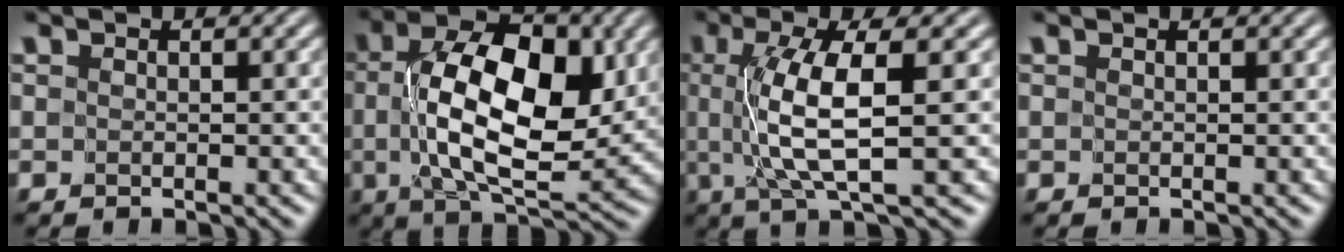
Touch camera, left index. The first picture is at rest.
{"total": 12.0, "force": [1.3, 6.1, 10.3], "torque": [-0.166, 0.005, 0.021]}
{"total": 6.3, "force": [0.5, 1.3, 6.2], "torque": [-0.118, 0.002, 0.013]}
{"total": 0.0}